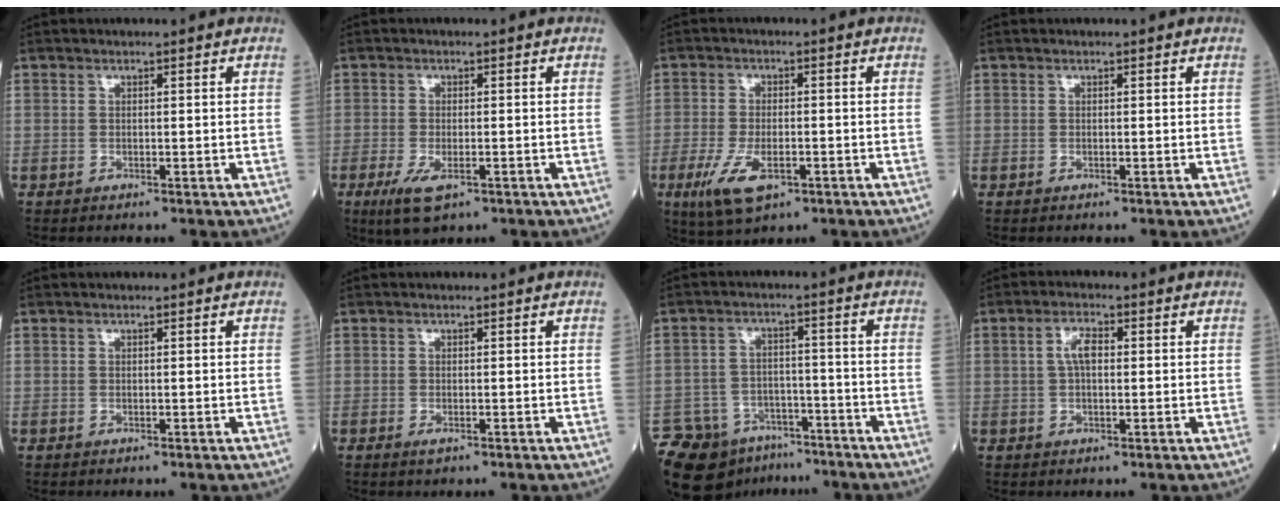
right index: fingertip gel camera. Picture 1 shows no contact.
{"total": 4.9, "force": [-2.3, 1.8, 3.9], "torque": [-0.082, -0.011, -0.031]}
{"total": 7.3, "force": [-3.2, 3.0, 5.8], "torque": [-0.119, -0.012, -0.046]}
{"total": 0.0}
{"total": 0.0}
{"total": 0.8, "force": [-0.3, 0.3, 0.6], "torque": [-0.012, -0.001, 0.001]}
{"total": 13.6, "force": [-10.0, 8.2, 4.1], "torque": [-0.090, 0.018, -0.146]}
{"total": 3.4, "force": [0.5, 1.4, 3.1], "torque": [-0.063, 0.012, 0.010]}